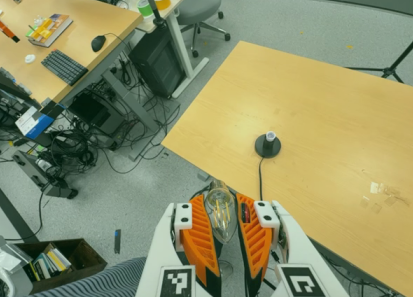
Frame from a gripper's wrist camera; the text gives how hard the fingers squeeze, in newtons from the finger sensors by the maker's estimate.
{"total": 19.3, "left": 24.5, "right": 14.1}